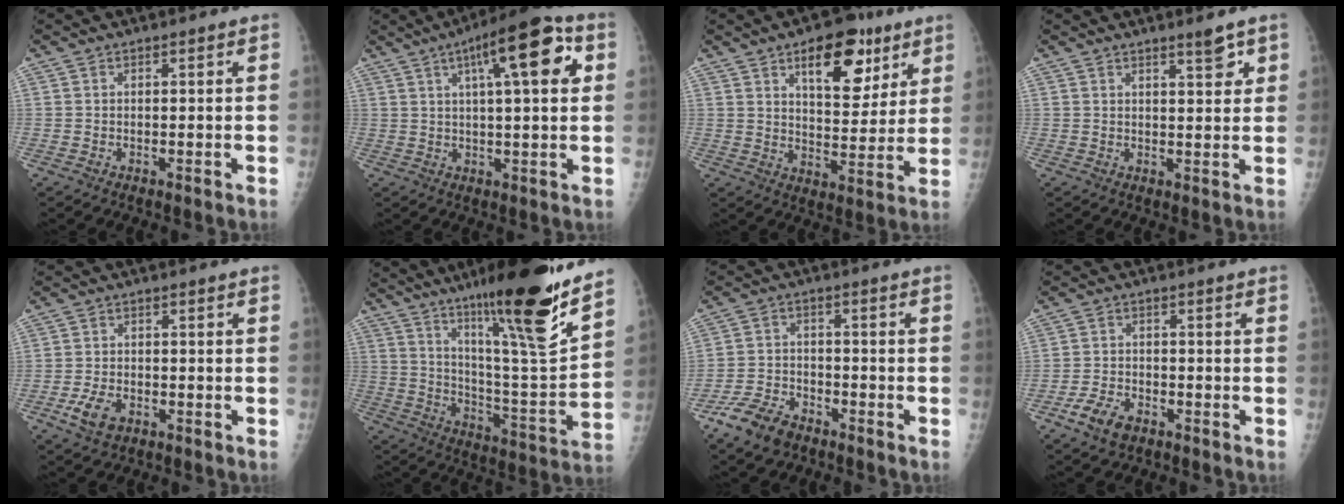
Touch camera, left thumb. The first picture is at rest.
{"total": 14.5, "force": [5.1, 3.9, 13.0], "torque": [-0.175, 0.010, 0.068]}
{"total": 14.0, "force": [7.5, 7.0, 9.6], "torque": [-0.094, -0.034, 0.112]}
{"total": 3.4, "force": [2.3, 0.8, 2.4], "torque": [-0.025, -0.015, 0.033]}
{"total": 5.2, "force": [-2.5, 3.2, 3.2], "torque": [-0.062, 0.008, -0.043]}
{"total": 23.0, "force": [15.8, 2.0, 16.6], "torque": [-0.230, -0.082, 0.260]}
{"total": 8.2, "force": [-5.8, 4.4, 3.6], "torque": [-0.069, 0.022, -0.111]}
{"total": 5.8, "force": [-3.5, 3.4, 3.2], "torque": [-0.060, 0.015, -0.064]}